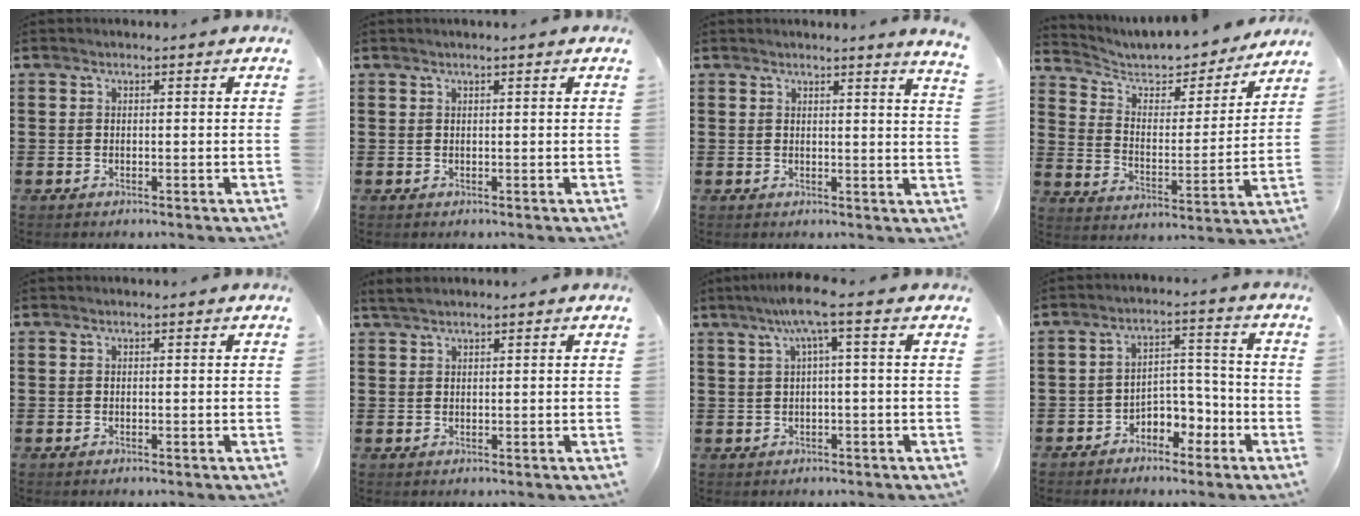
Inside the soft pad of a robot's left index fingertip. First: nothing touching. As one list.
[{"total": 0.6, "force": [0.3, -0.1, 0.4], "torque": [-0.007, -0.001, 0.007]}, {"total": 2.1, "force": [1.9, -0.8, 0.5], "torque": [-0.015, -0.009, 0.035]}, {"total": 5.7, "force": [5.1, 2.0, 1.7], "torque": [-0.052, -0.035, 0.082]}, {"total": 0.0}, {"total": 1.6, "force": [1.4, 0.3, 0.7], "torque": [-0.017, 0.002, 0.026]}, {"total": 5.4, "force": [1.8, -0.3, 5.1], "torque": [-0.102, 0.004, 0.028]}, {"total": 4.6, "force": [-3.4, 2.7, 1.7], "torque": [-0.033, 0.015, -0.066]}]